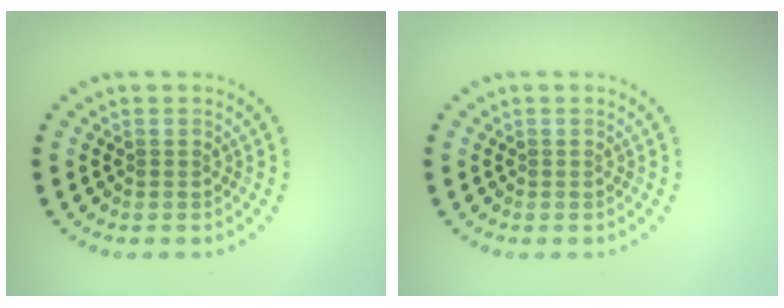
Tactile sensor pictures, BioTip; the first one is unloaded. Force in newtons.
{"total": 0.0}